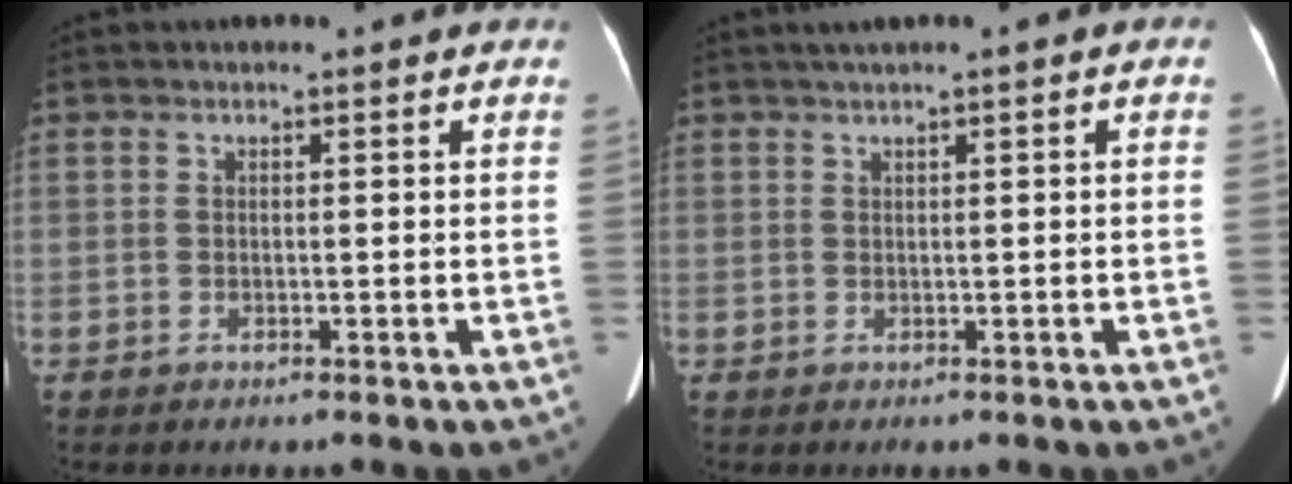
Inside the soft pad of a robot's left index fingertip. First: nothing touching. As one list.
[{"total": 1.7, "force": [0.7, 0.0, 1.6], "torque": [-0.030, 0.012, 0.013]}]